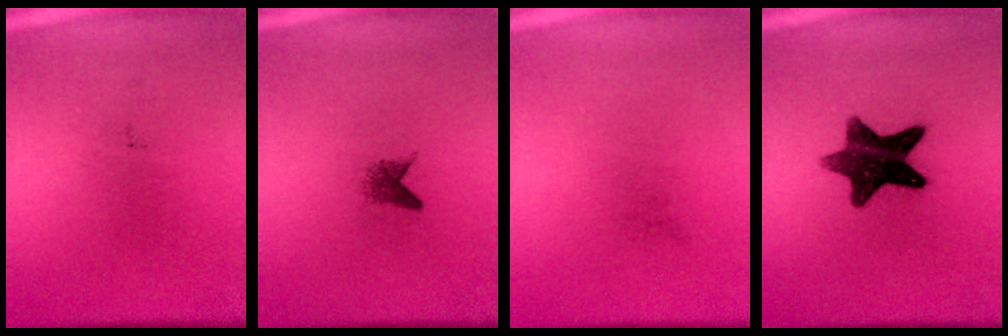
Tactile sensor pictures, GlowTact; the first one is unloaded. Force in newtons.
{"total": 1.6}
{"total": 0.0}
{"total": 11.9}